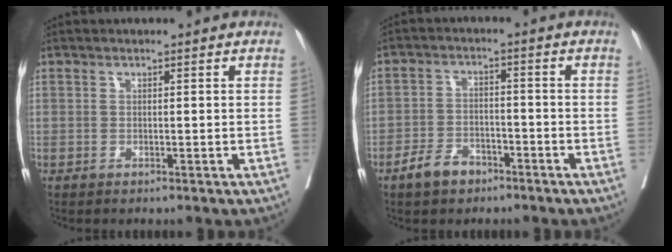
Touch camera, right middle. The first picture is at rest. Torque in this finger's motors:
{"motor_torque": [0.94, -0.59, 0.35, 0.06]}